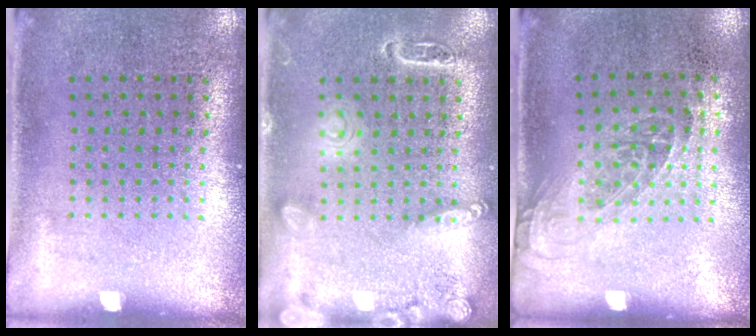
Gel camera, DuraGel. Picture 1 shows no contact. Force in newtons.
{"total": 2.7, "press": 2.7, "slide": 0.3}
{"total": 1.2, "press": 1.0, "slide": 0.7}